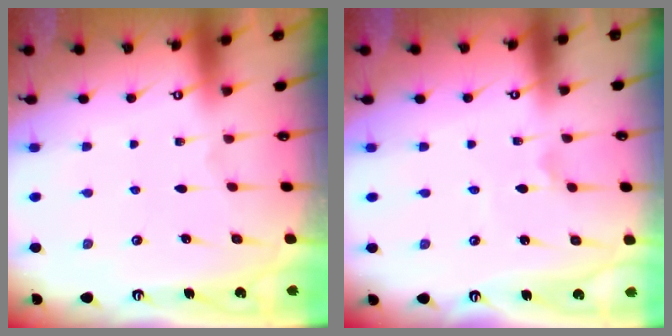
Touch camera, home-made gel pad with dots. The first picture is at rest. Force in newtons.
{"total": 1.0, "press": 0.9, "slide": 0.4}